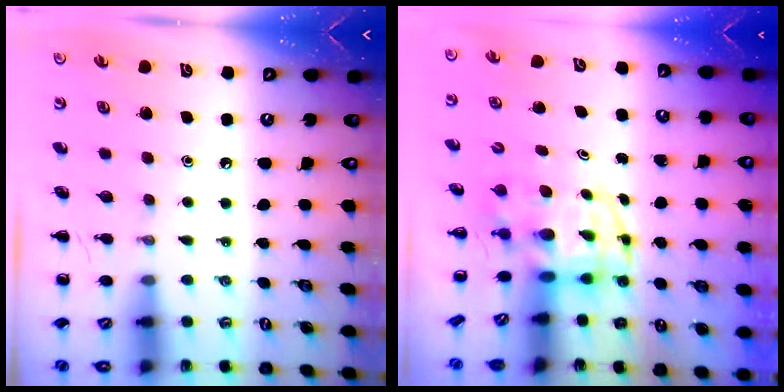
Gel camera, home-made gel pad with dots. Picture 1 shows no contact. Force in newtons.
{"total": 3.8, "press": 3.7, "slide": 0.7}